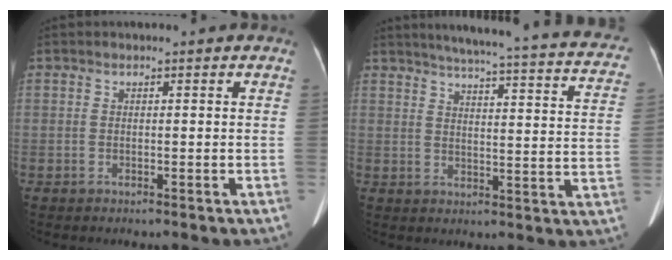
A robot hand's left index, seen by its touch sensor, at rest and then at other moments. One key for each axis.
{"total": 26.0, "fx": 22.7, "fy": 2.5, "fz": 12.5, "tx": -0.168, "ty": -0.038, "tz": 0.254}